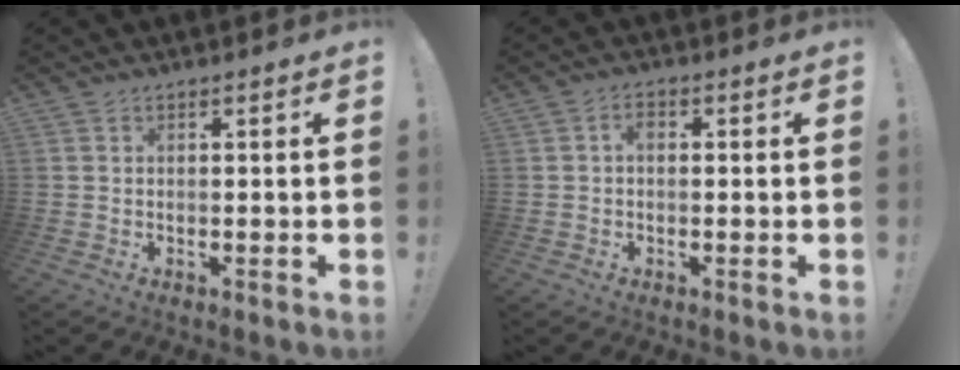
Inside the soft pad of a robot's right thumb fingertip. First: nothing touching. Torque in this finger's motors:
{"motor_torque": [0.09, 0.02, 0.10, -0.05, 0.00]}